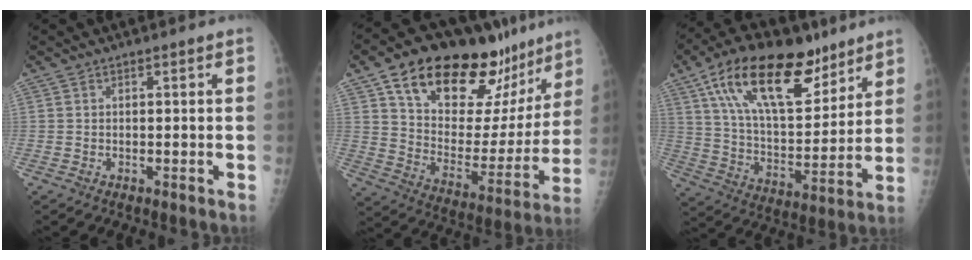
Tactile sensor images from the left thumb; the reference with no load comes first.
{"total": 28.5, "force": [18.2, 14.2, 16.7], "torque": [-0.211, -0.051, 0.285]}
{"total": 23.8, "force": [13.9, 11.1, 15.7], "torque": [-0.237, -0.040, 0.245]}